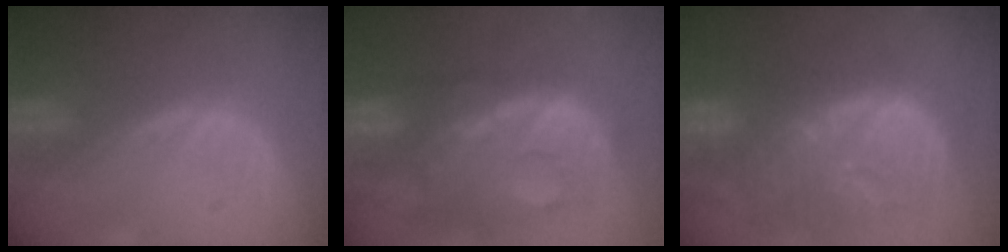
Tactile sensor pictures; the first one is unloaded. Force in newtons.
{"total": 13.7, "press": 11.1, "slide": 8.0}
{"total": 13.3, "press": 11.6, "slide": 6.5}